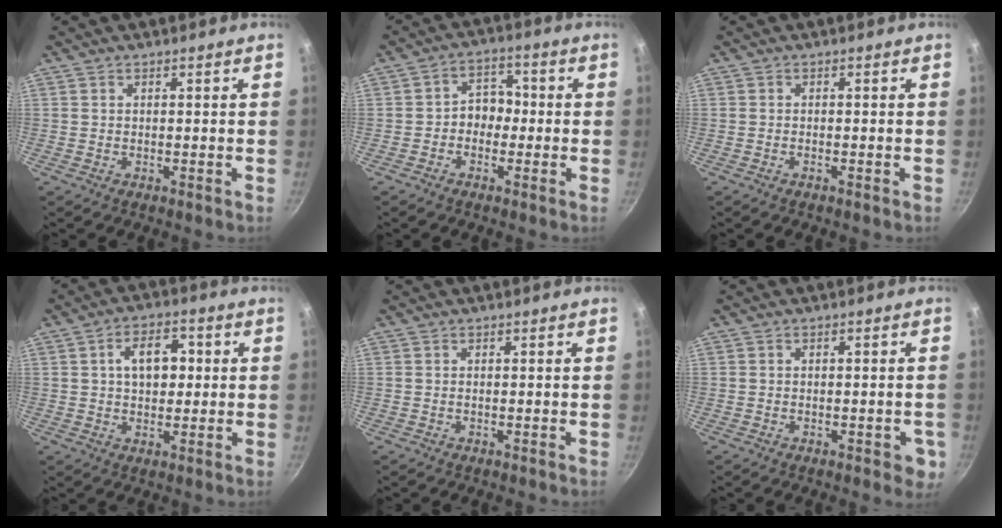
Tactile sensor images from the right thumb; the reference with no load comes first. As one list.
[{"total": 5.5, "force": [-1.0, 4.4, 3.1], "torque": [-0.003, 0.024, -0.027]}, {"total": 0.5, "force": [-0.4, 0.1, 0.3], "torque": [-0.010, 0.004, -0.010]}, {"total": 8.0, "force": [1.3, 5.1, 6.1], "torque": [-0.072, 0.010, 0.014]}, {"total": 0.0}, {"total": 3.9, "force": [-1.3, 2.0, 3.1], "torque": [-0.019, 0.007, -0.016]}]